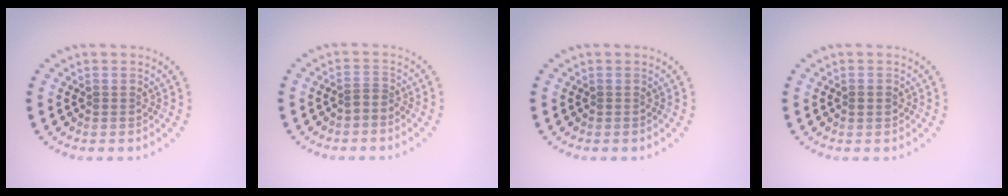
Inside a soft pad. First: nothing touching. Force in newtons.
{"total": 1.2, "press": 0.7, "slide": 1.0}
{"total": 0.0}
{"total": 1.0, "press": 1.0, "slide": 0.1}